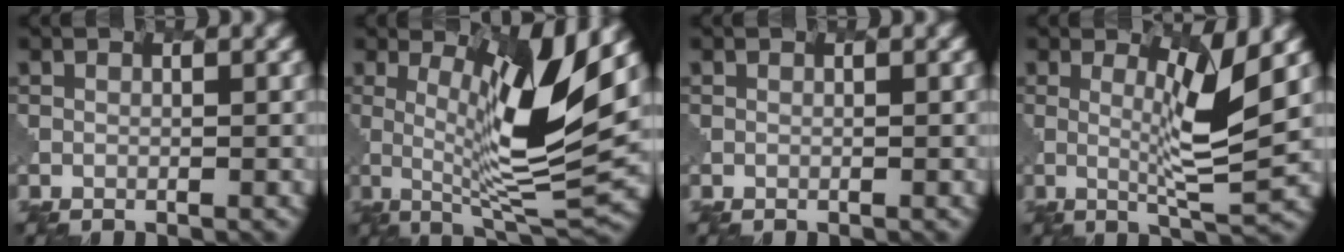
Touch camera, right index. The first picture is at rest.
{"total": 9.9, "force": [2.4, 2.2, 9.4], "torque": [-0.149, -0.009, 0.051]}
{"total": 0.0}
{"total": 5.2, "force": [1.5, 0.7, 5.0], "torque": [-0.083, -0.008, 0.032]}